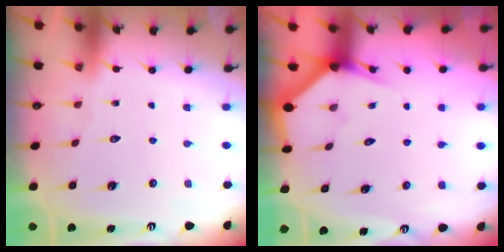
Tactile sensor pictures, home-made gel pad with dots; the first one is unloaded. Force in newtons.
{"total": 2.8, "press": 2.8, "slide": 0.1}